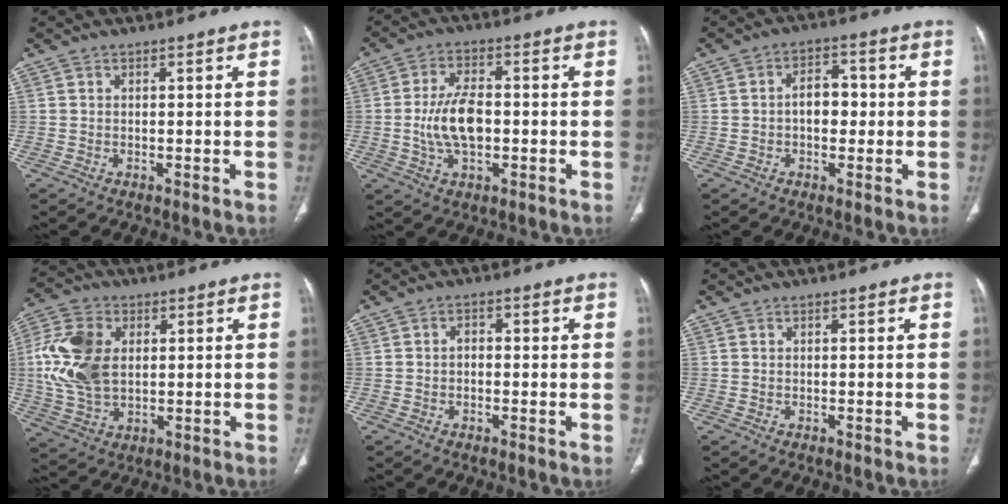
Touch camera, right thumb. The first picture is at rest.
{"total": 9.2, "force": [-0.9, 4.9, 7.7], "torque": [-0.149, 0.011, -0.017]}
{"total": 5.8, "force": [-0.3, 3.9, 4.3], "torque": [-0.046, 0.018, -0.011]}
{"total": 13.9, "force": [1.9, 9.0, 10.4], "torque": [-0.214, 0.003, 0.038]}
{"total": 1.6, "force": [-0.1, 1.2, 1.0], "torque": [-0.009, 0.009, -0.007]}
{"total": 0.0}